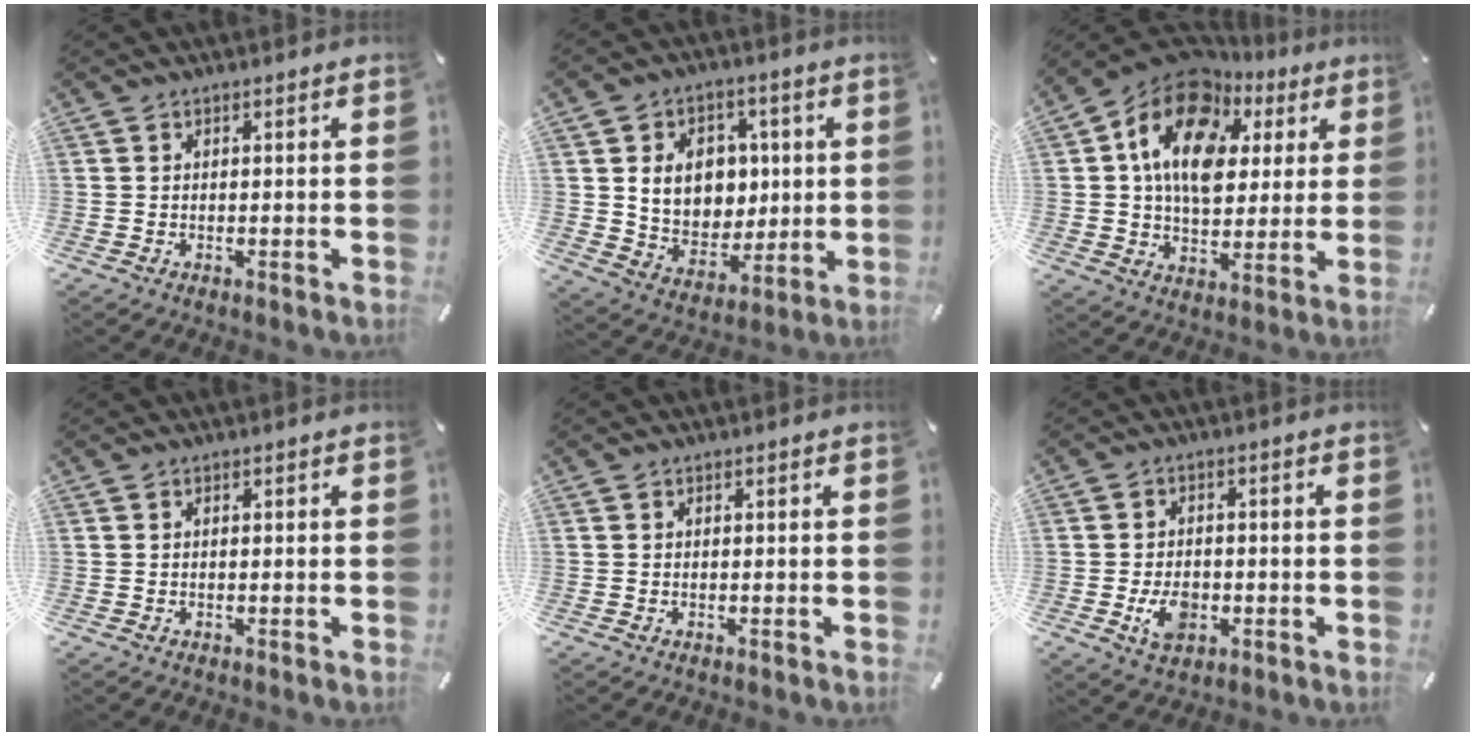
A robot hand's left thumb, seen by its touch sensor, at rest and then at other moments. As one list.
[{"total": 11.8, "force": [2.5, 10.3, 5.1], "torque": [-0.082, -0.003, 0.057]}, {"total": 16.4, "force": [6.4, 12.1, 9.2], "torque": [-0.162, -0.028, 0.114]}, {"total": 0.0}, {"total": 0.0}, {"total": 6.9, "force": [-2.0, 4.8, 4.5], "torque": [-0.084, -0.001, -0.038]}]